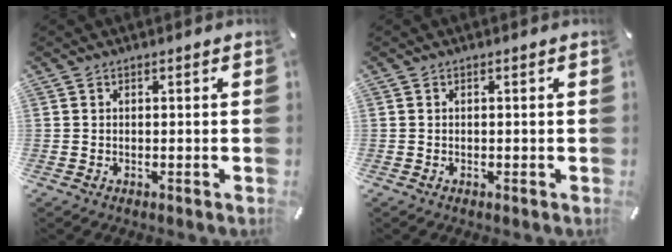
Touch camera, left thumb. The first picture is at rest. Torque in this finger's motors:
{"motor_torque": [-0.31, -0.24, 0.15, 0.00, 0.01]}